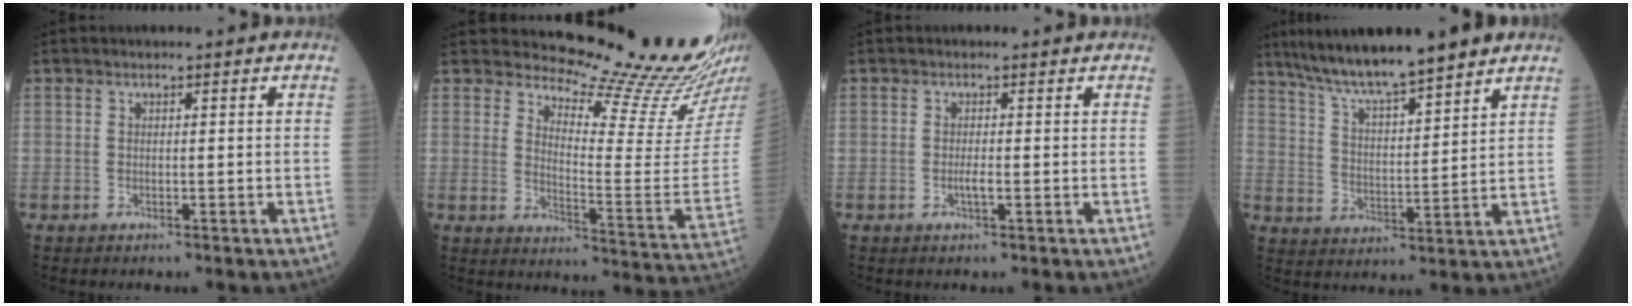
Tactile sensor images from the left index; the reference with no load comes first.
{"total": 18.3, "force": [17.4, -0.6, 5.8], "torque": [-0.097, -0.130, 0.216]}
{"total": 1.2, "force": [-0.4, 0.2, 1.1], "torque": [-0.021, -0.004, -0.006]}
{"total": 12.8, "force": [10.8, 0.8, 6.9], "torque": [-0.119, 0.013, 0.188]}